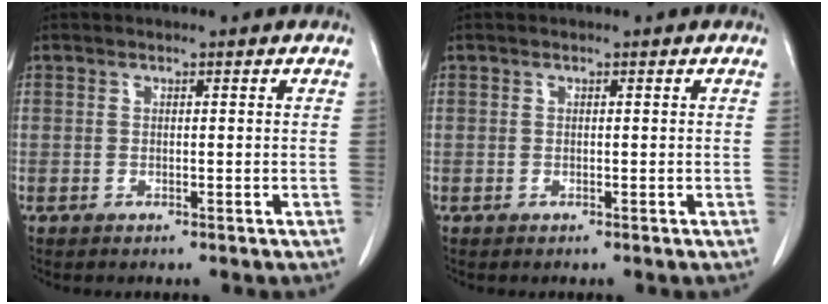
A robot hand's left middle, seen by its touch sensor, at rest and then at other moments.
{"total": 0.0}